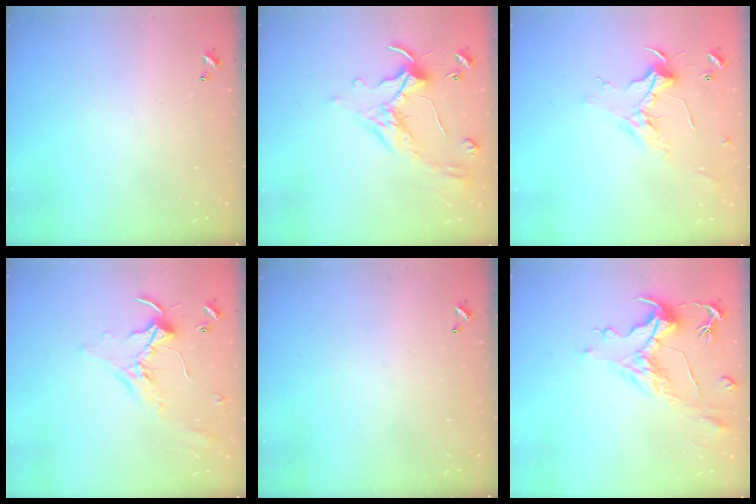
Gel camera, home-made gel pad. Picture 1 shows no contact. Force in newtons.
{"total": 1.4, "press": 1.2, "slide": 0.7}
{"total": 0.9, "press": 0.8, "slide": 0.4}
{"total": 1.7, "press": 1.7, "slide": 0.1}
{"total": 0.0}
{"total": 1.5, "press": 0.5, "slide": 1.5}